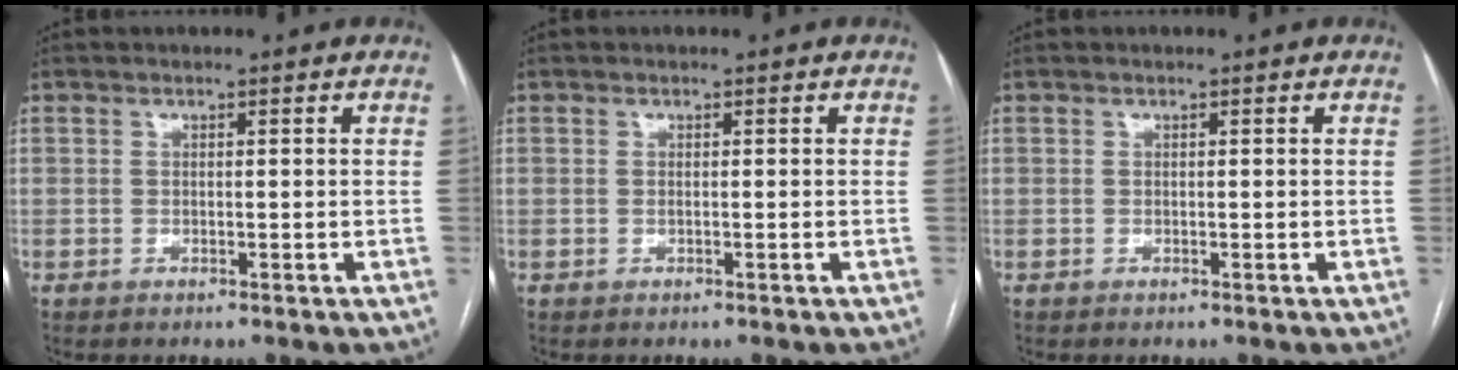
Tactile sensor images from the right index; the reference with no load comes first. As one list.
[{"total": 0.0}, {"total": 0.0}]